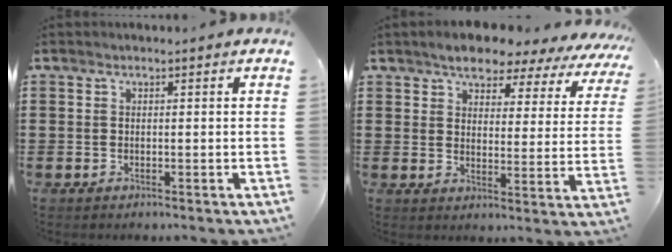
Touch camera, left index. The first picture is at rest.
{"total": 5.3, "force": [4.9, 1.6, 1.3], "torque": [-0.043, -0.022, 0.082]}